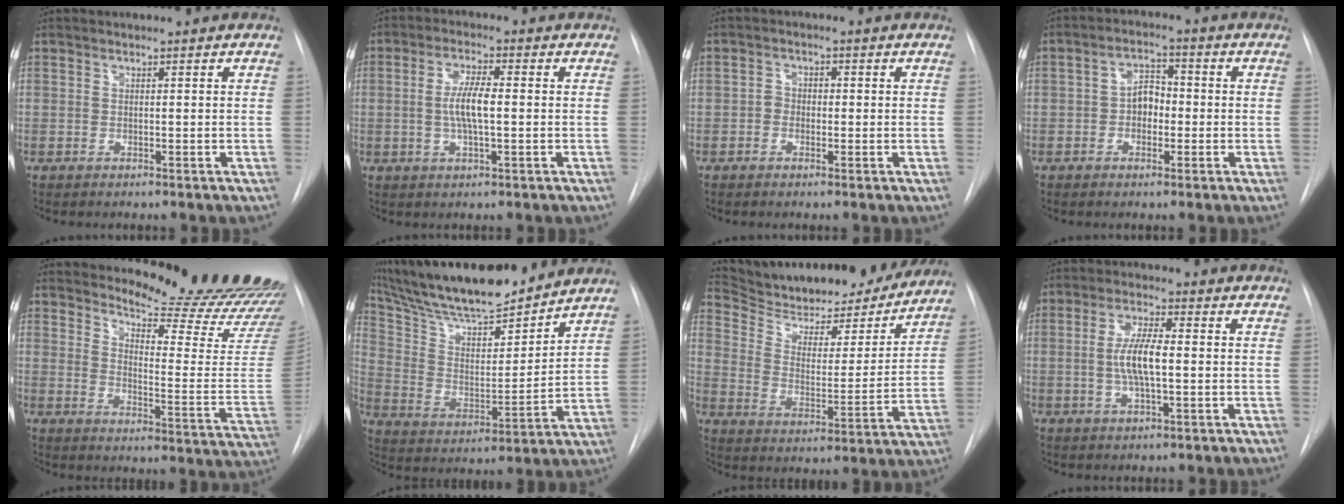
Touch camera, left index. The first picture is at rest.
{"total": 5.5, "force": [-0.7, 1.0, 5.3], "torque": [-0.109, -0.002, -0.015]}
{"total": 2.0, "force": [-1.0, 1.5, 0.8], "torque": [-0.007, 0.004, -0.019]}
{"total": 4.4, "force": [-1.3, 2.9, 3.0], "torque": [-0.051, 0.013, -0.025]}
{"total": 20.6, "force": [19.8, 0.9, 5.8], "torque": [-0.080, -0.154, 0.234]}
{"total": 21.0, "force": [18.2, 3.3, 10.0], "torque": [-0.179, 0.008, 0.303]}
{"total": 22.6, "force": [20.5, 5.0, 8.0], "torque": [-0.128, -0.023, 0.293]}
{"total": 6.4, "force": [-0.9, 1.3, 6.2], "torque": [-0.129, -0.003, -0.017]}